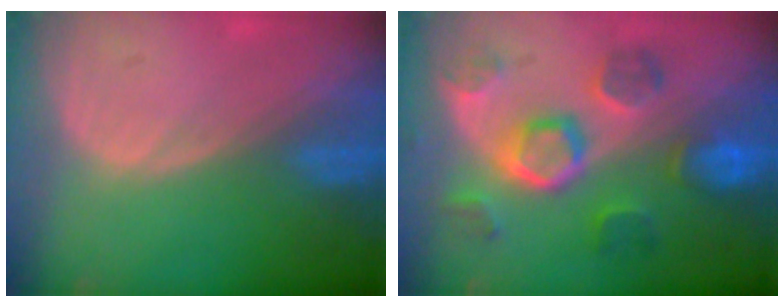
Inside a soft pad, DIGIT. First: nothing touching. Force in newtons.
{"total": 8.9, "press": 8.9, "slide": 0.7}